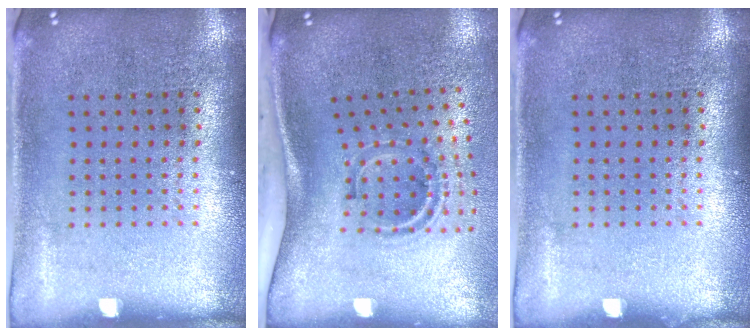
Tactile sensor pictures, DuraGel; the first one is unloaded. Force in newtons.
{"total": 2.1, "press": 1.2, "slide": 1.7}
{"total": 0.0}